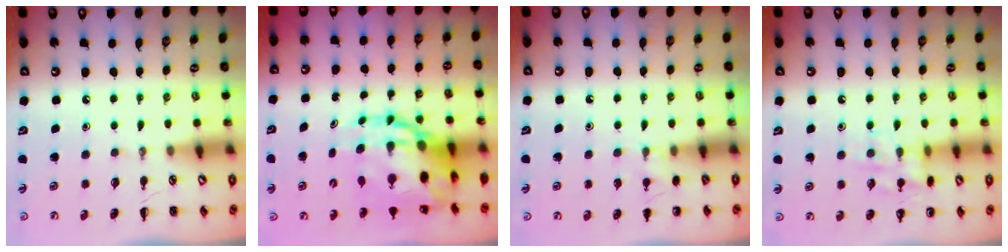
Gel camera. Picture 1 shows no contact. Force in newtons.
{"total": 13.5, "press": 13.1, "slide": 3.2}
{"total": 5.8, "press": 5.6, "slide": 1.8}
{"total": 11.5, "press": 11.4, "slide": 0.6}